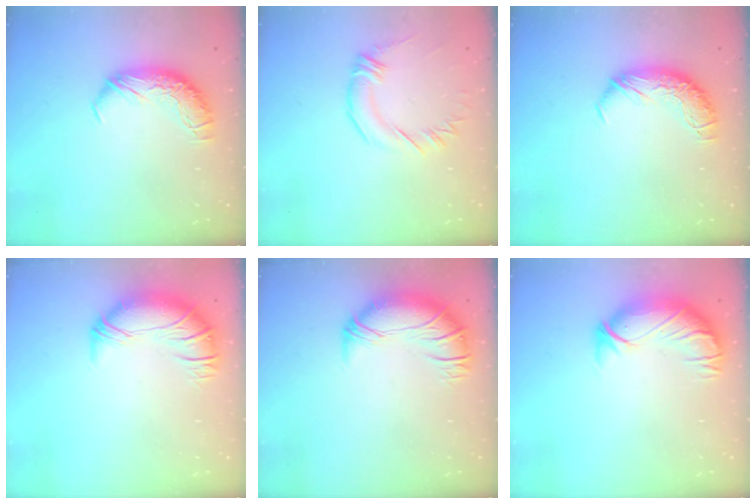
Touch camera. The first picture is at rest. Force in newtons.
{"total": 1.1, "press": 0.9, "slide": 0.6}
{"total": 0.0}
{"total": 2.8, "press": 0.8, "slide": 2.7}
{"total": 2.8, "press": 0.8, "slide": 2.7}
{"total": 3.0, "press": 0.4, "slide": 2.9}